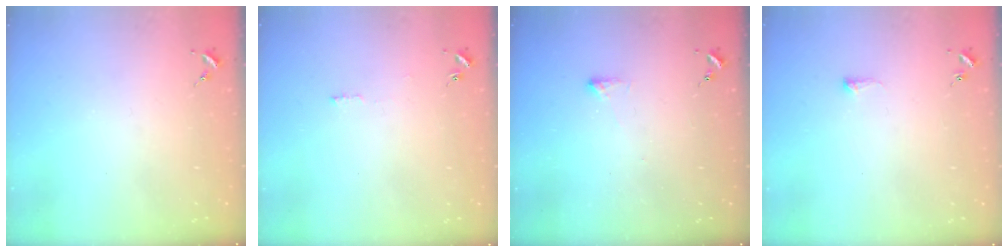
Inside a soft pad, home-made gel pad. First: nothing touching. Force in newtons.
{"total": 3.8, "press": 3.8, "slide": 0.5}
{"total": 2.5, "press": 2.4, "slide": 0.5}
{"total": 4.3, "press": 4.3, "slide": 0.7}